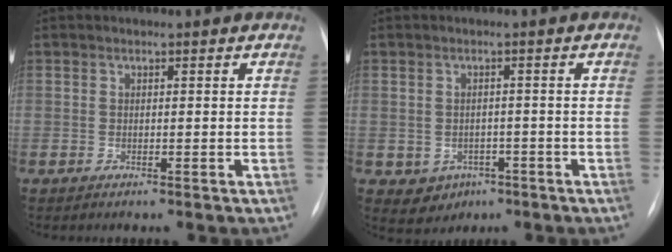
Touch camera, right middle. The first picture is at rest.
{"total": 4.3, "force": [-1.9, 3.6, 1.3], "torque": [-0.017, 0.007, -0.015]}